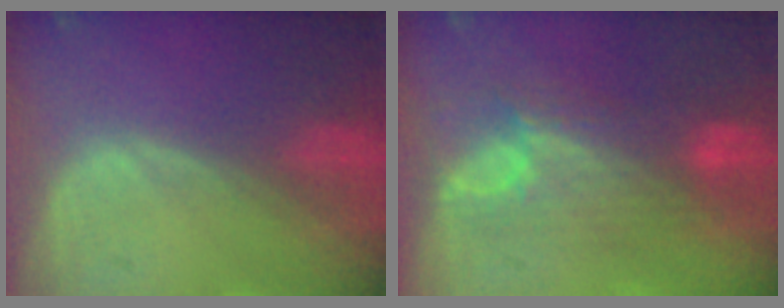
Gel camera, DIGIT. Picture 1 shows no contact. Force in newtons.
{"total": 7.6, "press": 7.4, "slide": 1.5}